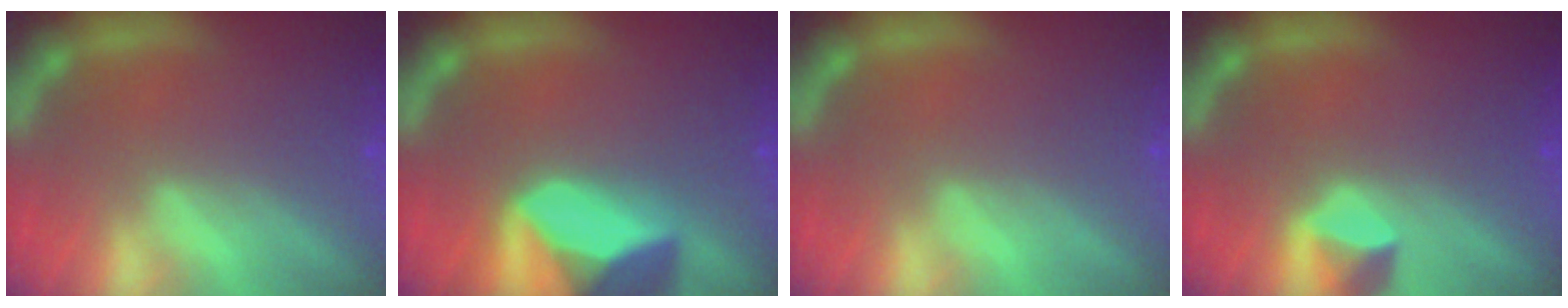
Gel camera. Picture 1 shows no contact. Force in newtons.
{"total": 8.9}
{"total": 0.0}
{"total": 1.9}